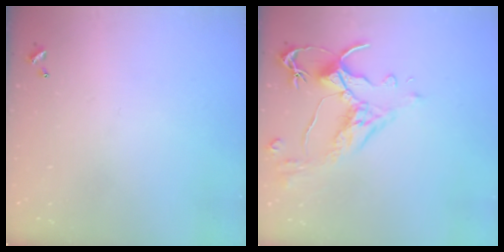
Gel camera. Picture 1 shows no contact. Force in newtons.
{"total": 2.6, "press": 2.2, "slide": 1.3}